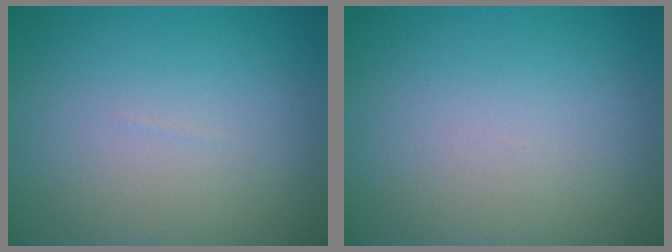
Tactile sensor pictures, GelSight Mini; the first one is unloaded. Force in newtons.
{"total": 0.0}